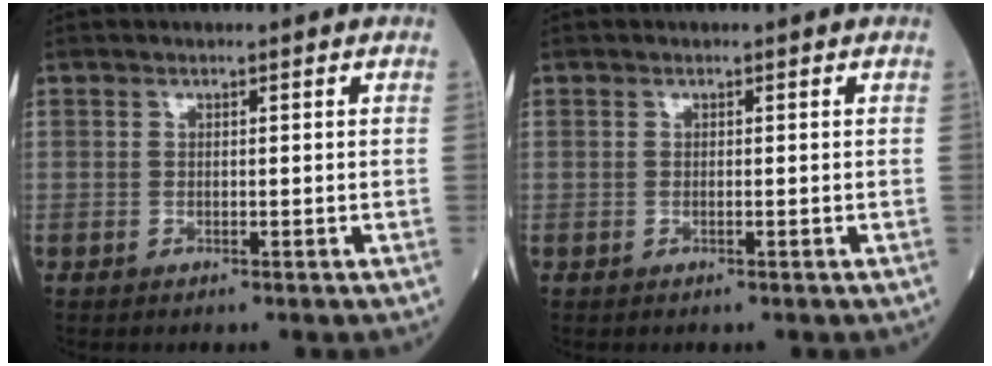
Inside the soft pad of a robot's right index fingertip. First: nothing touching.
{"total": 0.0}